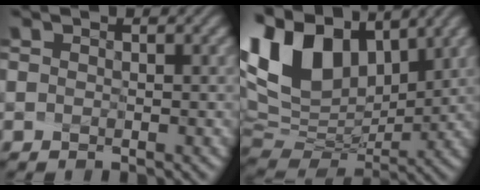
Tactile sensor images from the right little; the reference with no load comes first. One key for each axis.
{"total": 11.5, "fx": 5.4, "fy": 7.0, "fz": 7.4, "tx": -0.175, "ty": 0.016, "tz": 0.114}